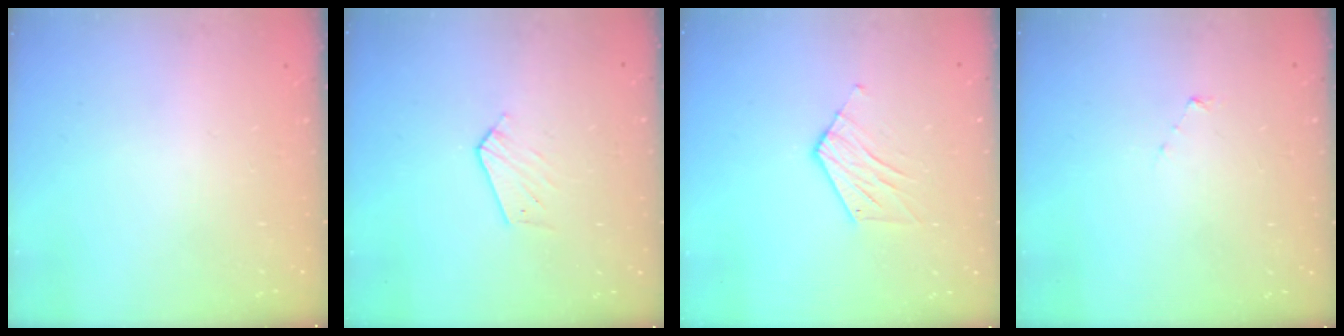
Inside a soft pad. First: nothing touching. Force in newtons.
{"total": 3.9, "press": 3.9, "slide": 0.3}
{"total": 7.2, "press": 7.2, "slide": 0.4}
{"total": 3.2, "press": 3.2, "slide": 0.3}